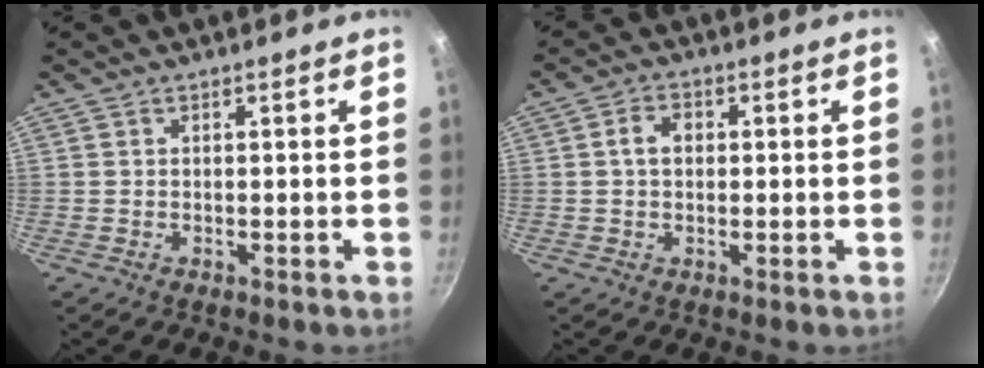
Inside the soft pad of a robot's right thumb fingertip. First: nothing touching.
{"total": 4.1, "force": [0.4, 3.0, 2.7], "torque": [-0.033, 0.011, 0.002]}